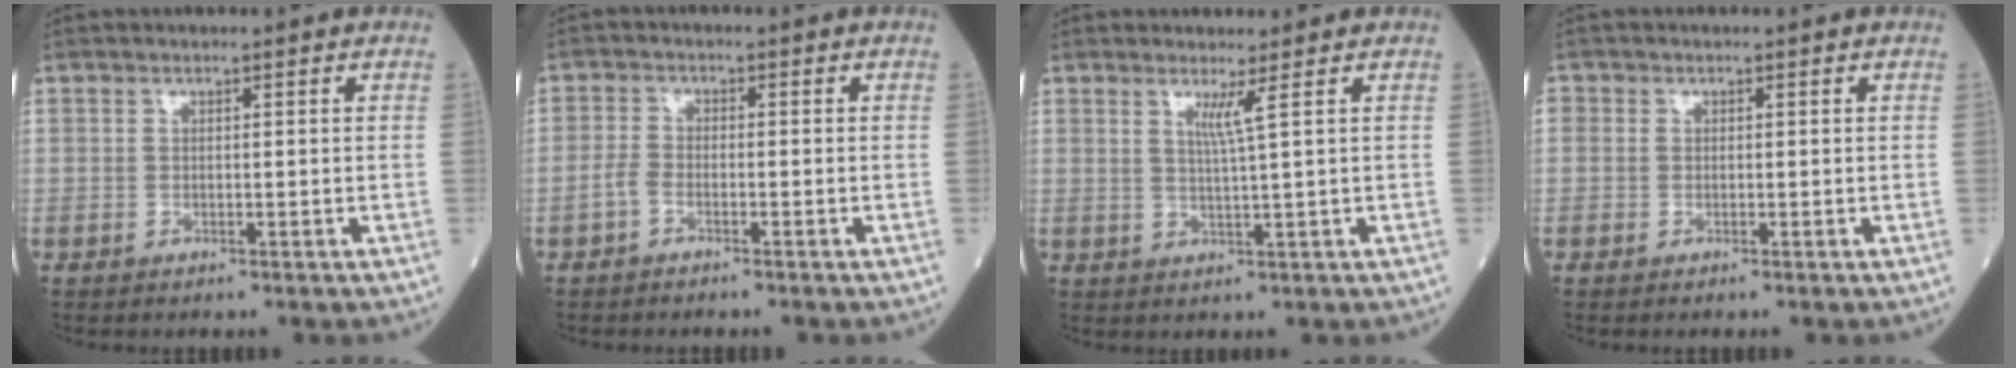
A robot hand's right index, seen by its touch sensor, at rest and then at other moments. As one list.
[{"total": 2.1, "force": [-1.4, 0.8, 1.3], "torque": [-0.034, 0.002, -0.030]}, {"total": 2.4, "force": [1.2, -1.1, 1.8], "torque": [-0.042, -0.014, 0.027]}, {"total": 1.1, "force": [-0.1, 1.1, 0.3], "torque": [-0.003, 0.002, -0.006]}]